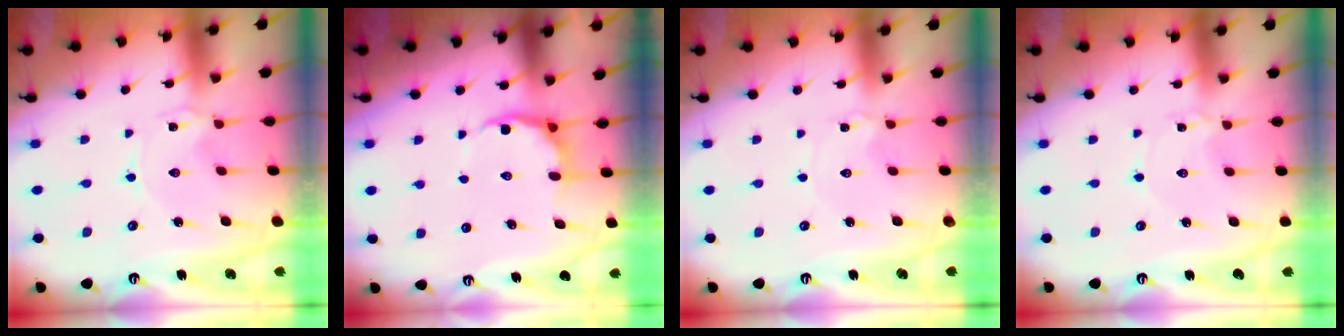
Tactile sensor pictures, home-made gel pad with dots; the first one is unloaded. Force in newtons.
{"total": 6.7, "press": 6.2, "slide": 2.5}
{"total": 0.7, "press": 0.7, "slide": 0.2}
{"total": 1.4, "press": 1.4, "slide": 0.1}